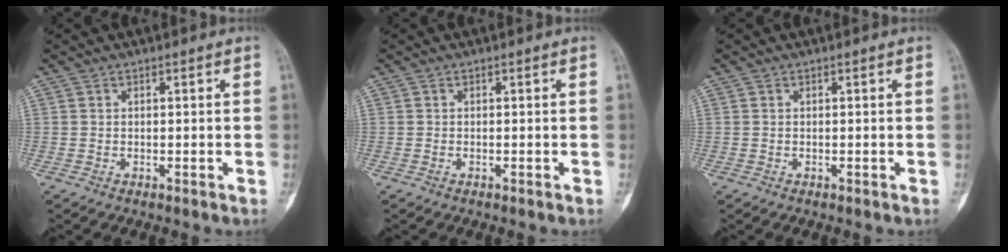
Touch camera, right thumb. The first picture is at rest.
{"total": 0.0}
{"total": 0.0}